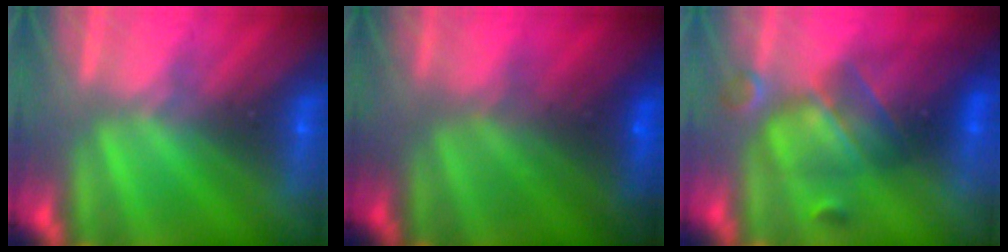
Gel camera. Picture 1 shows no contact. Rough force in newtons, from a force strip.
{"total": 6.9}
{"total": 5.8}